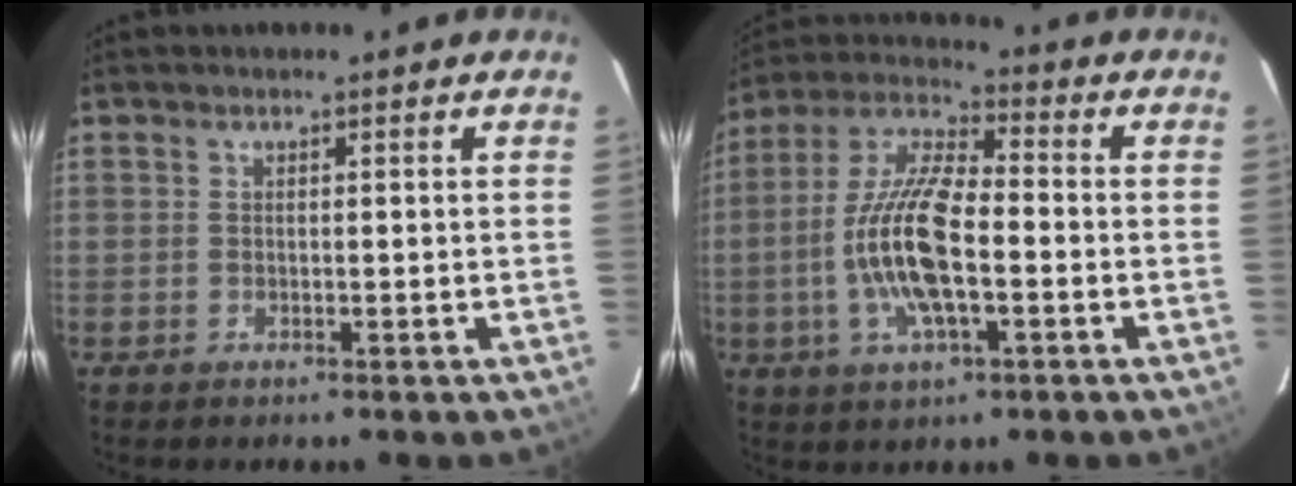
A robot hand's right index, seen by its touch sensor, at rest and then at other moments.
{"total": 14.6, "force": [-3.0, 4.9, 13.4], "torque": [-0.277, 0.001, -0.063]}